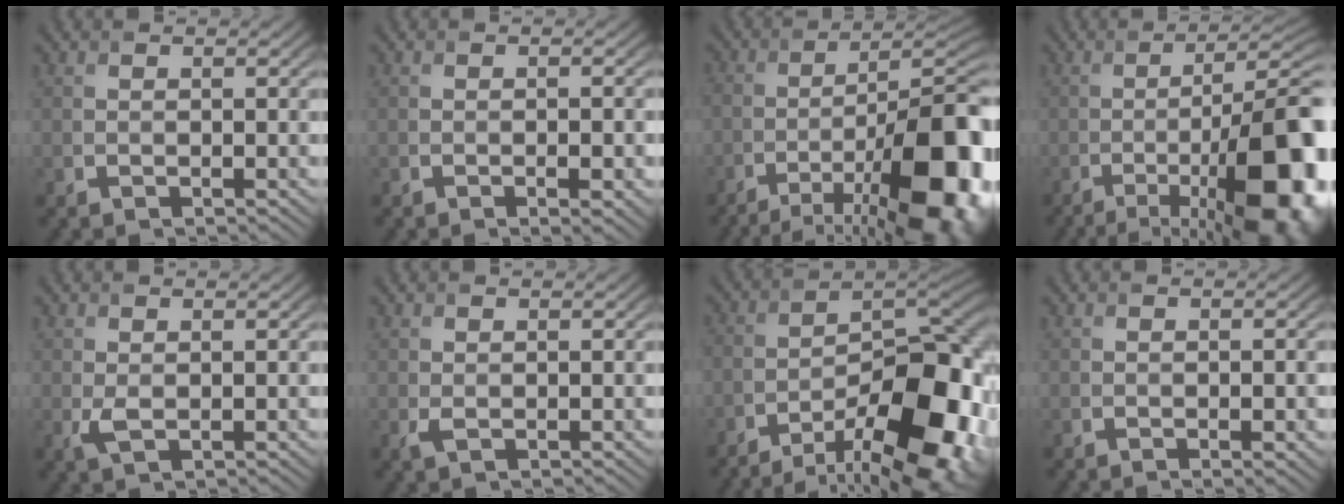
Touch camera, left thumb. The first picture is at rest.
{"total": 2.1, "force": [-0.7, 0.5, 1.9], "torque": [-0.030, 0.002, -0.010]}
{"total": 19.4, "force": [-10.3, 7.0, 14.9], "torque": [-0.188, -0.014, -0.152]}
{"total": 18.5, "force": [-7.2, 6.4, 15.8], "torque": [-0.206, -0.016, -0.102]}
{"total": 1.3, "force": [0.1, 0.6, 1.2], "torque": [-0.033, -0.003, 0.004]}
{"total": 0.8, "force": [-0.1, 0.4, 0.7], "torque": [-0.019, -0.003, 0.000]}
{"total": 17.0, "force": [-9.6, 7.0, 12.2], "torque": [-0.172, -0.009, -0.157]}
{"total": 1.4, "force": [-0.3, 0.3, 1.3], "torque": [-0.019, 0.002, -0.004]}